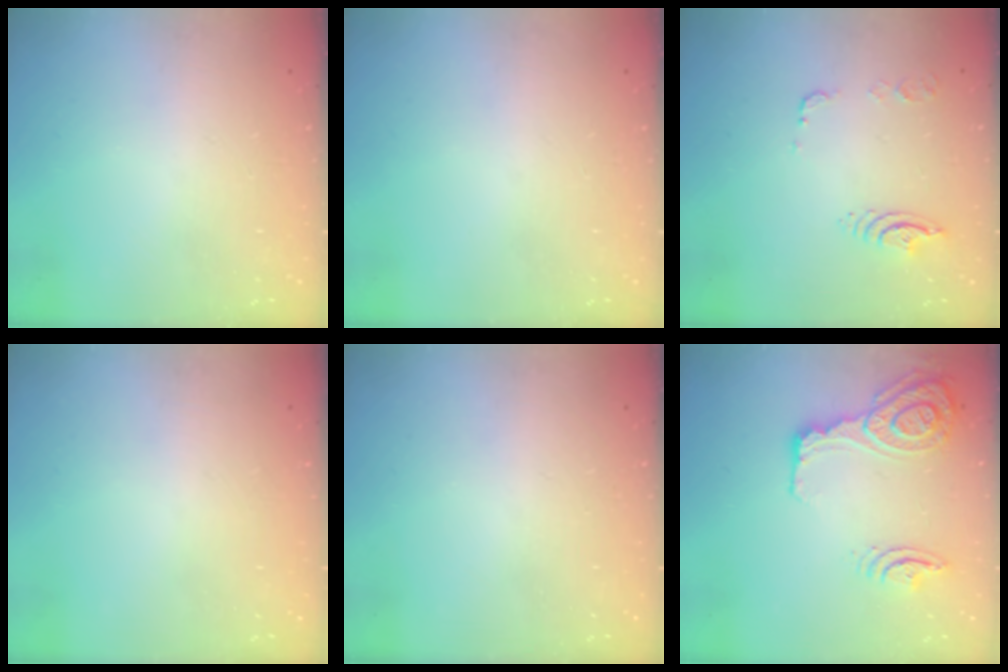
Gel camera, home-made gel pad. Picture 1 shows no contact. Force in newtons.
{"total": 0.0}
{"total": 9.4, "press": 9.4, "slide": 1.1}
{"total": 0.0}
{"total": 0.0}
{"total": 17.9, "press": 17.6, "slide": 3.7}